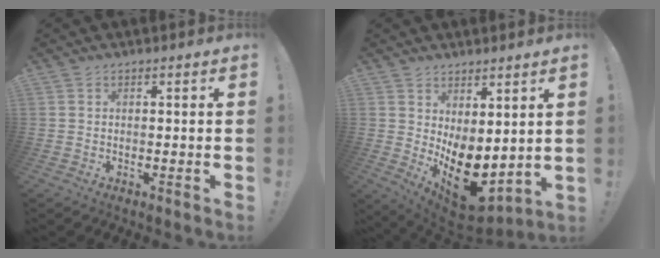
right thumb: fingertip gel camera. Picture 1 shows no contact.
{"total": 13.3, "force": [-2.3, 7.7, 10.6], "torque": [-0.134, -0.008, -0.016]}